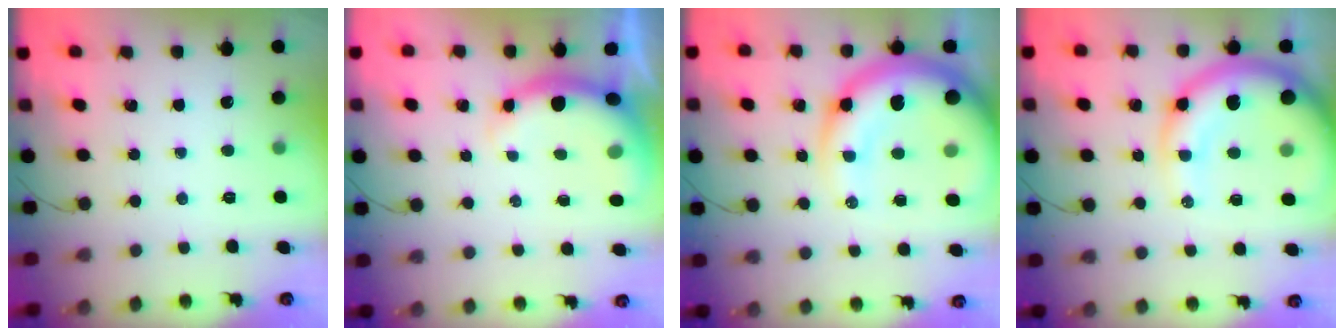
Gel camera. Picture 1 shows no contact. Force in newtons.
{"total": 7.2, "press": 7.1, "slide": 0.7}
{"total": 20.5, "press": 20.0, "slide": 4.7}
{"total": 15.9, "press": 15.4, "slide": 3.7}